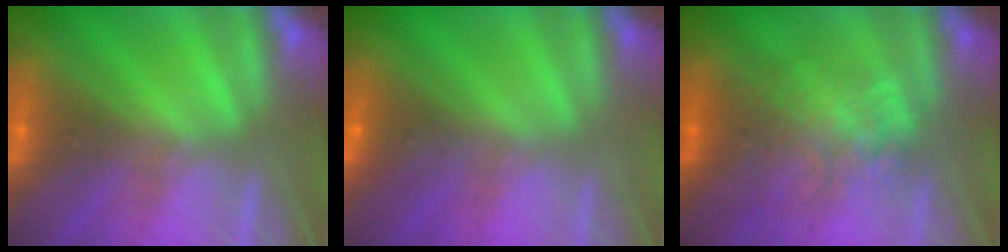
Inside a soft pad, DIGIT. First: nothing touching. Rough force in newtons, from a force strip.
{"total": 3.2}
{"total": 2.3}